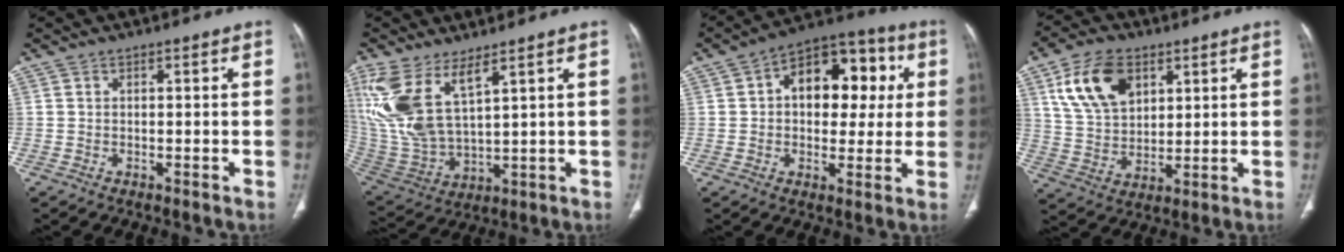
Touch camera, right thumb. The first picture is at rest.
{"total": 14.8, "force": [7.7, 5.9, 11.1], "torque": [-0.250, -0.030, 0.179]}
{"total": 16.5, "force": [3.3, 10.6, 12.2], "torque": [-0.116, 0.028, 0.042]}
{"total": 13.4, "force": [6.0, 8.5, 8.5], "torque": [-0.137, -0.015, 0.119]}